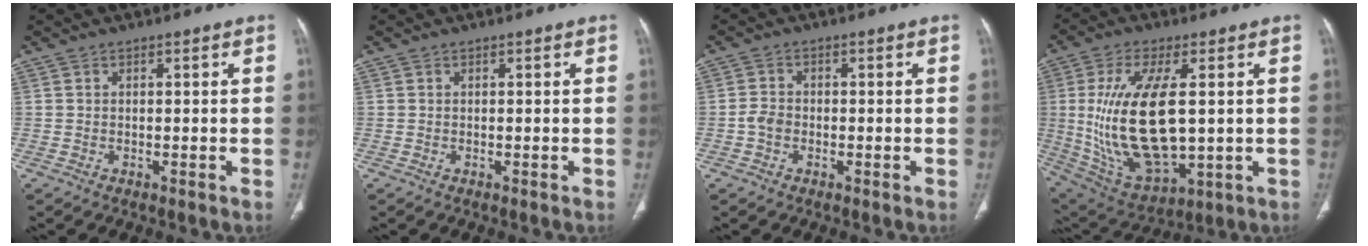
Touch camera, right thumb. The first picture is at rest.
{"total": 0.0}
{"total": 2.4, "force": [-0.8, 1.9, 1.3], "torque": [-0.021, 0.008, -0.021]}
{"total": 20.9, "force": [1.1, 9.6, 18.6], "torque": [-0.366, -0.015, 0.042]}